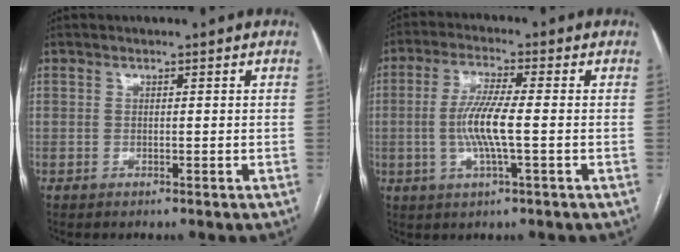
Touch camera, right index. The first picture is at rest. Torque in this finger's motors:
{"motor_torque": [0.80, -0.35, 0.65, 0.19]}